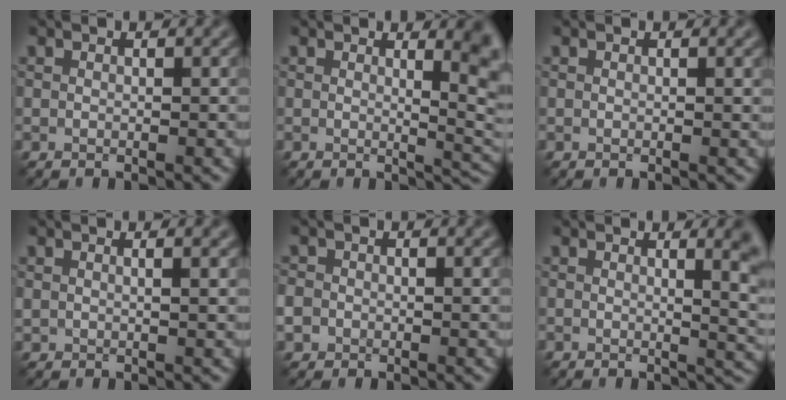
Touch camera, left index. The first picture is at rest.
{"total": 5.5, "force": [1.7, 1.9, 4.9], "torque": [-0.032, -0.006, 0.022]}
{"total": 0.8, "force": [0.5, 0.1, 0.7], "torque": [-0.009, 0.000, 0.006]}
{"total": 1.5, "force": [0.9, 0.5, 1.1], "torque": [-0.014, -0.002, 0.014]}
{"total": 2.5, "force": [-0.3, 2.2, 1.1], "torque": [-0.014, -0.002, -0.004]}
{"total": 5.6, "force": [1.6, 2.4, 4.8], "torque": [-0.017, -0.001, 0.018]}